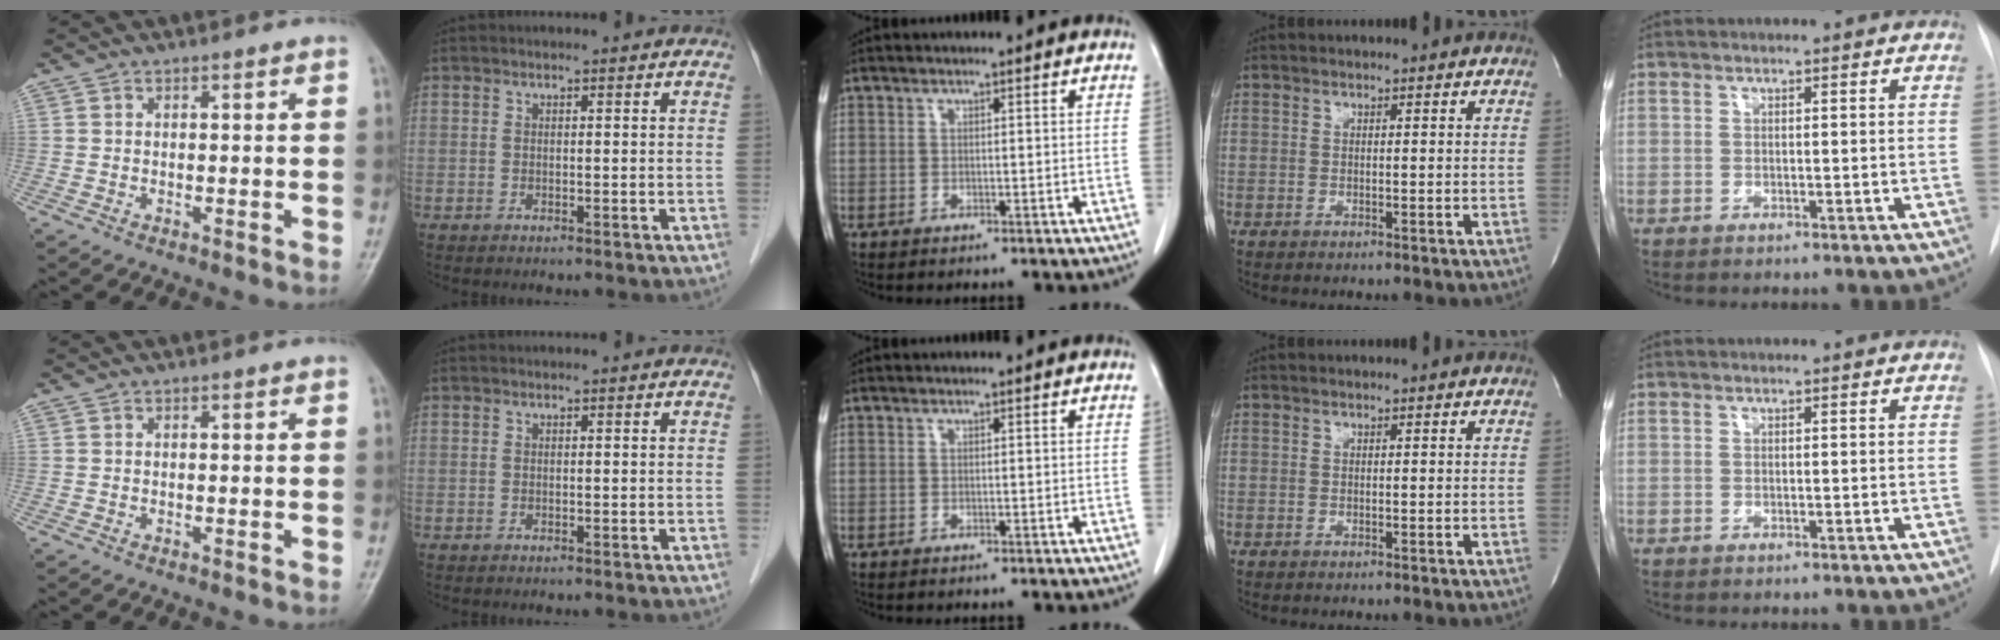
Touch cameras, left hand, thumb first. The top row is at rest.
{}